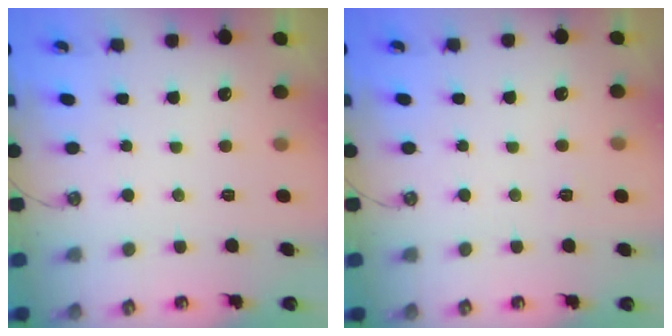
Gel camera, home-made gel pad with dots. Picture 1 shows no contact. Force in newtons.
{"total": 2.7, "press": 2.7, "slide": 0.4}